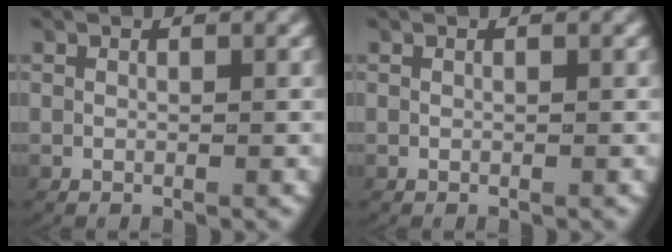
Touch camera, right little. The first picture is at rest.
{"total": 0.0}